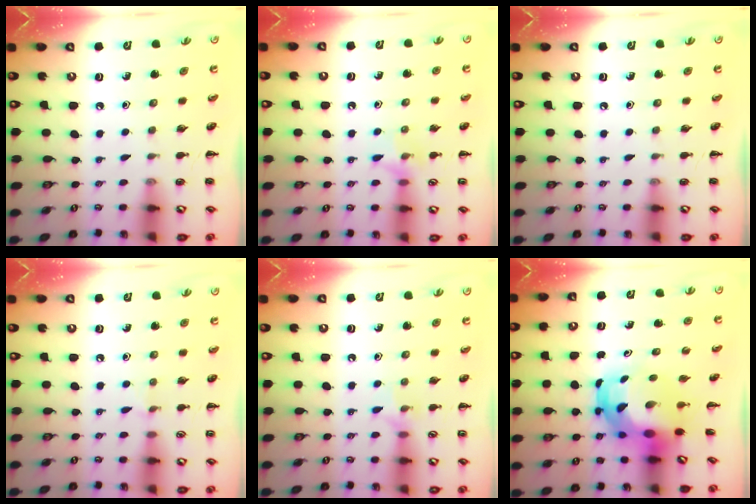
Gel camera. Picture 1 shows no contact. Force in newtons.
{"total": 7.9, "press": 7.7, "slide": 1.6}
{"total": 0.0}
{"total": 3.8, "press": 3.6, "slide": 1.1}
{"total": 4.9, "press": 4.8, "slide": 0.8}
{"total": 6.0, "press": 5.8, "slide": 1.7}